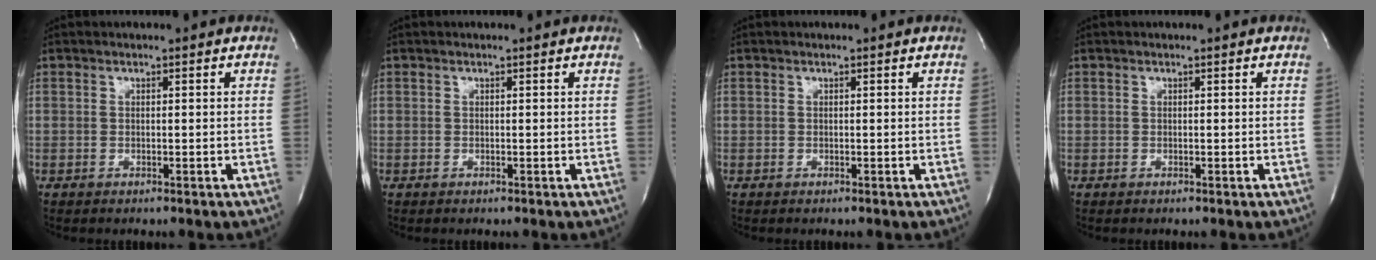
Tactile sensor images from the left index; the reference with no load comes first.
{"total": 0.0}
{"total": 0.0}
{"total": 0.0}